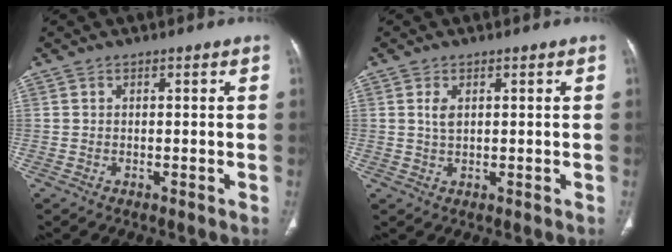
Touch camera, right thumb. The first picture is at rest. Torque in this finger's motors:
{"motor_torque": [0.68, 0.43, 0.33, -0.11, 0.08]}